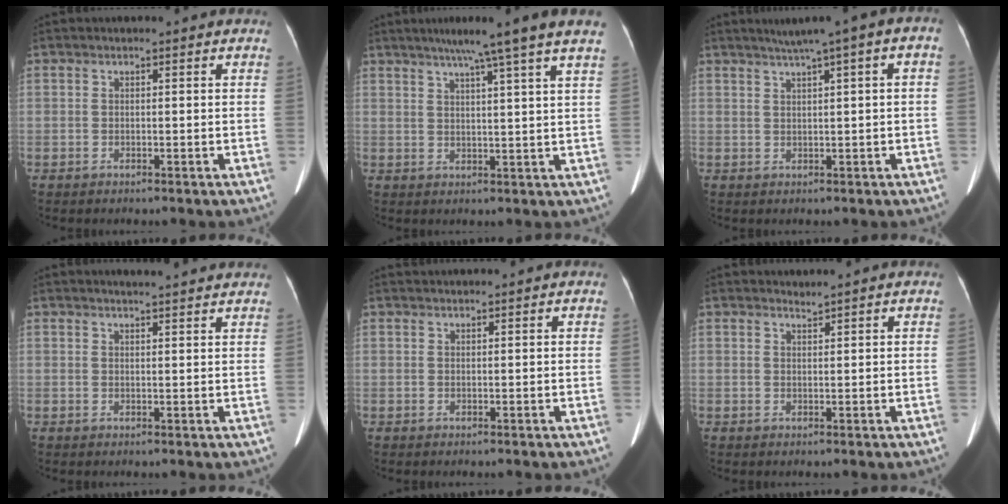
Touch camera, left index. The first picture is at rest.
{"total": 10.7, "force": [8.1, -2.1, 6.6], "torque": [-0.096, 0.009, 0.095]}
{"total": 6.3, "force": [2.4, 0.5, 5.8], "torque": [-0.084, 0.030, 0.032]}
{"total": 6.7, "force": [6.2, 0.5, 2.6], "torque": [-0.035, 0.015, 0.064]}
{"total": 1.6, "force": [1.6, -0.1, 0.3], "torque": [-0.002, 0.019, 0.030]}
{"total": 0.6, "force": [0.5, -0.3, -0.2], "torque": [-0.010, -0.005, 0.014]}